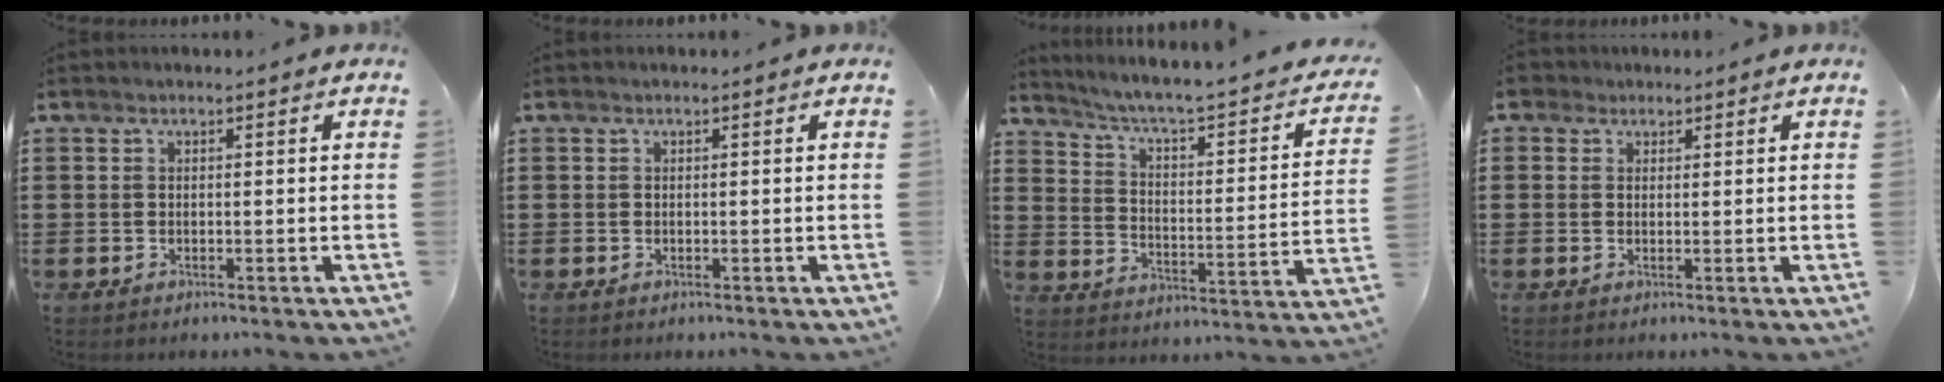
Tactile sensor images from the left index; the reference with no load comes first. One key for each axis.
{"total": 0.0}
{"total": 3.2, "fx": 2.2, "fy": 0.2, "fz": 2.3, "tx": -0.061, "ty": -0.033, "tz": 0.024}
{"total": 2.0, "fx": 1.3, "fy": 1.5, "fz": 0.3, "tx": -0.014, "ty": 0.011, "tz": 0.024}